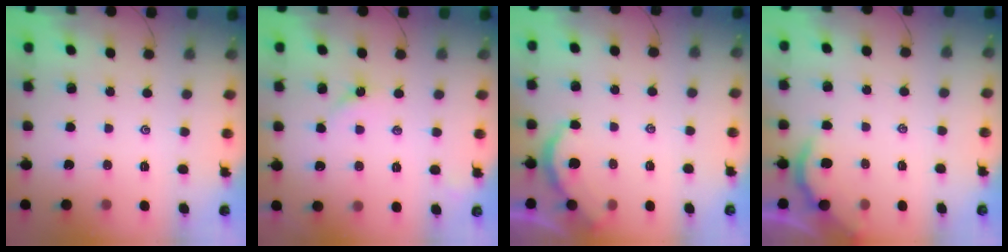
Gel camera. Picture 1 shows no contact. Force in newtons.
{"total": 2.3, "press": 2.3, "slide": 0.4}
{"total": 2.6, "press": 2.6, "slide": 0.2}
{"total": 2.1, "press": 2.0, "slide": 0.4}